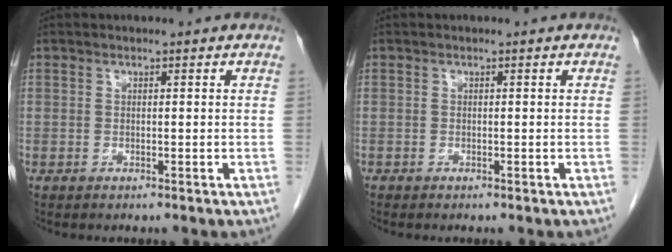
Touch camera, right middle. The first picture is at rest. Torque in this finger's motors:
{"motor_torque": [-0.18, -0.03, -0.01, -0.01]}